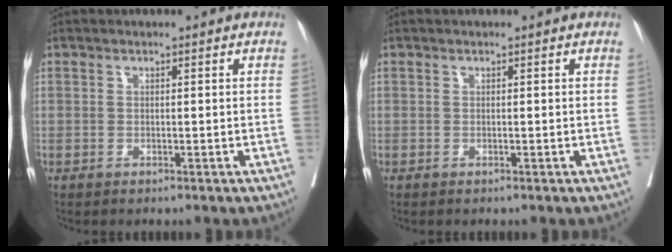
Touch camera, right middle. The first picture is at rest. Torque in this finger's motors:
{"motor_torque": [0.04, -0.60, 0.08, 0.00]}